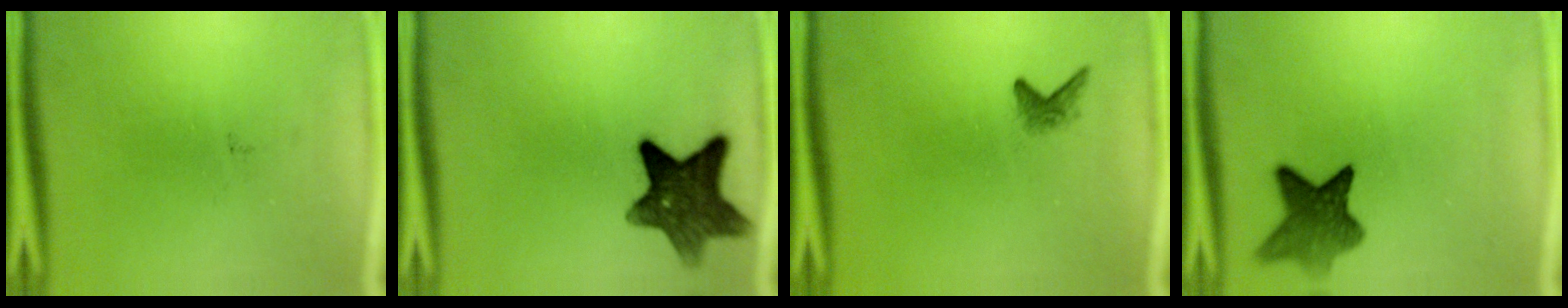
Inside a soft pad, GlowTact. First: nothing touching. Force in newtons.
{"total": 10.7}
{"total": 1.4}
{"total": 7.5}